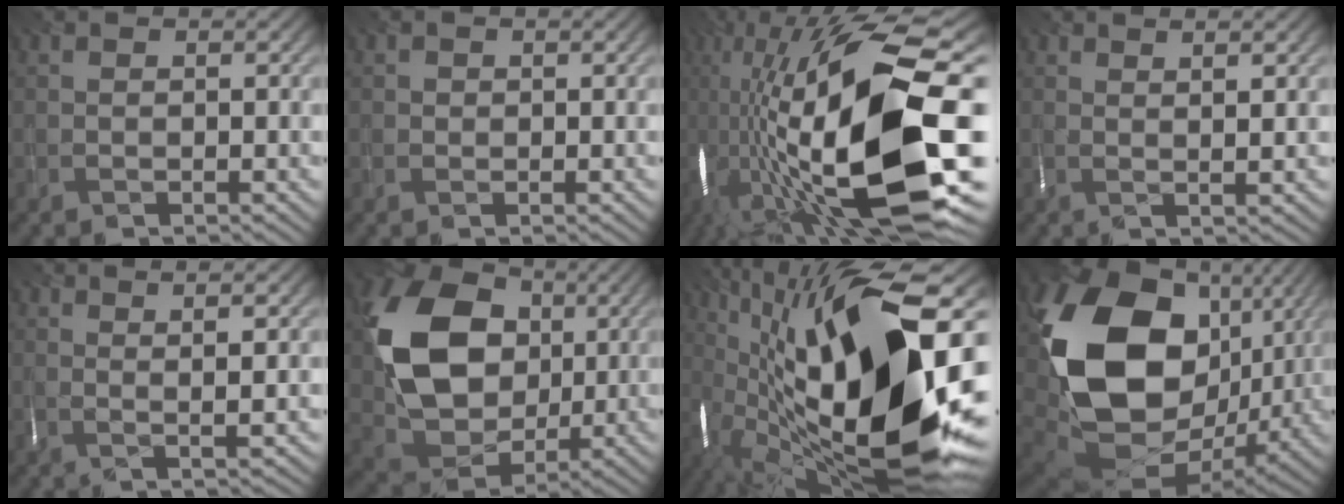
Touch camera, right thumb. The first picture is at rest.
{"total": 0.6, "force": [0.0, 0.5, 0.1], "torque": [-0.005, -0.001, -0.002]}
{"total": 21.6, "force": [-3.2, 6.9, 20.2], "torque": [-0.374, -0.009, -0.057]}
{"total": 2.3, "force": [1.5, 0.2, 1.8], "torque": [-0.034, 0.000, 0.028]}
{"total": 3.1, "force": [1.4, 0.1, 2.8], "torque": [-0.050, 0.001, 0.023]}
{"total": 15.0, "force": [2.8, 11.2, 9.6], "torque": [-0.204, 0.002, 0.050]}
{"total": 22.5, "force": [0.2, 8.9, 20.7], "torque": [-0.383, 0.008, -0.010]}
{"total": 20.0, "force": [2.9, 14.2, 13.8], "torque": [-0.342, -0.033, 0.071]}